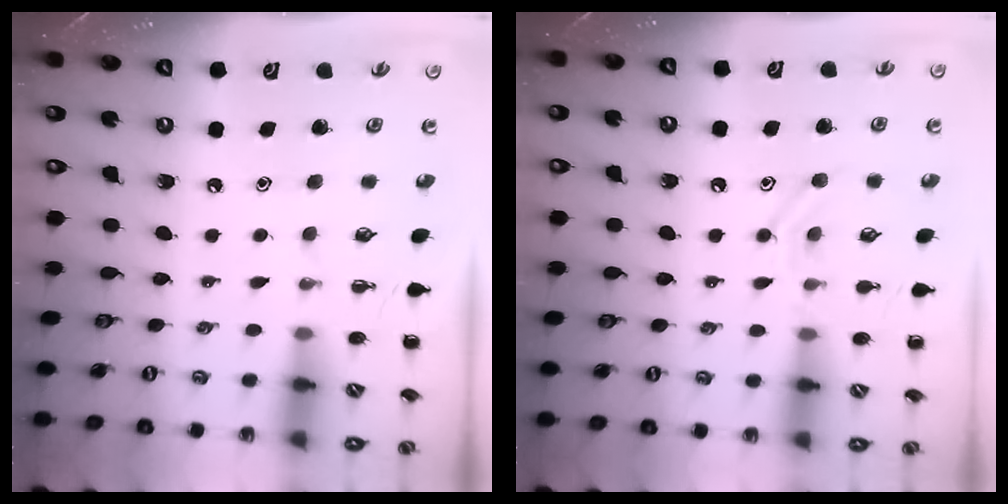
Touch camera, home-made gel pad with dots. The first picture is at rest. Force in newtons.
{"total": 9.5, "press": 9.4, "slide": 1.4}